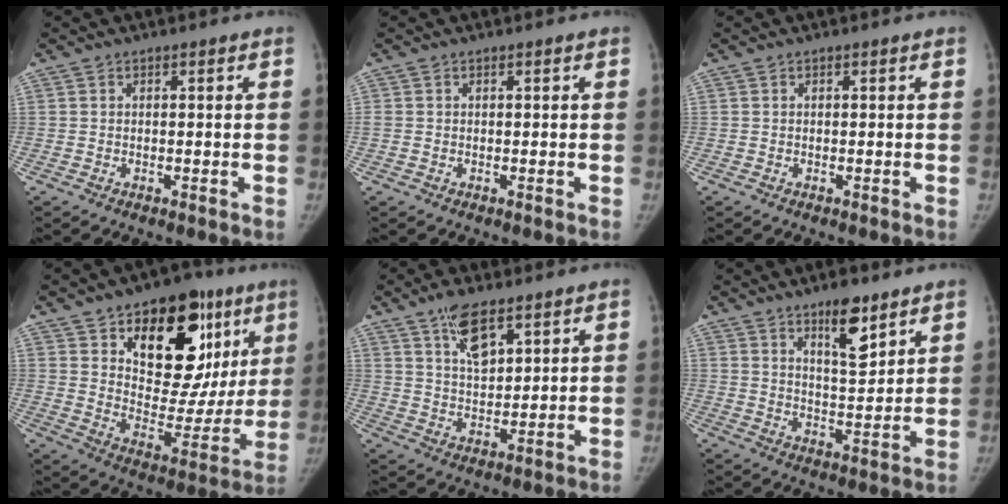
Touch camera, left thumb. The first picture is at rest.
{"total": 0.8, "force": [-0.2, 0.6, 0.4], "torque": [-0.012, 0.000, -0.005]}
{"total": 0.0}
{"total": 24.2, "force": [10.9, 13.9, 16.5], "torque": [-0.172, -0.025, 0.169]}
{"total": 7.5, "force": [4.5, 3.1, 5.0], "torque": [-0.070, -0.030, 0.084]}
{"total": 8.3, "force": [5.4, 2.8, 5.6], "torque": [-0.067, -0.040, 0.089]}